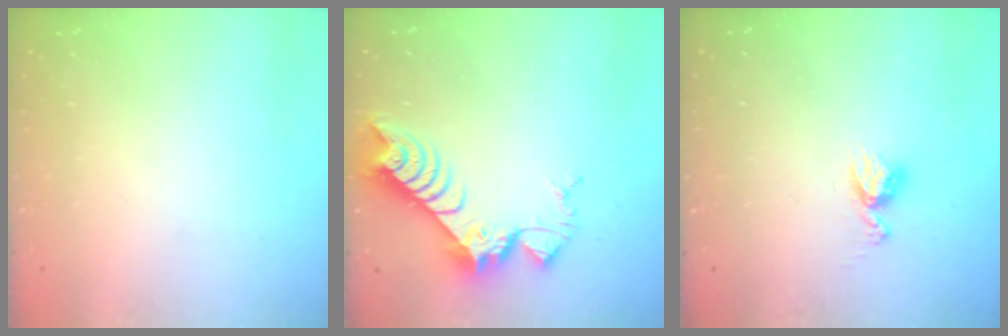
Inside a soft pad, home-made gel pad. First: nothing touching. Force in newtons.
{"total": 8.5, "press": 8.5, "slide": 0.8}
{"total": 5.0, "press": 4.9, "slide": 0.6}